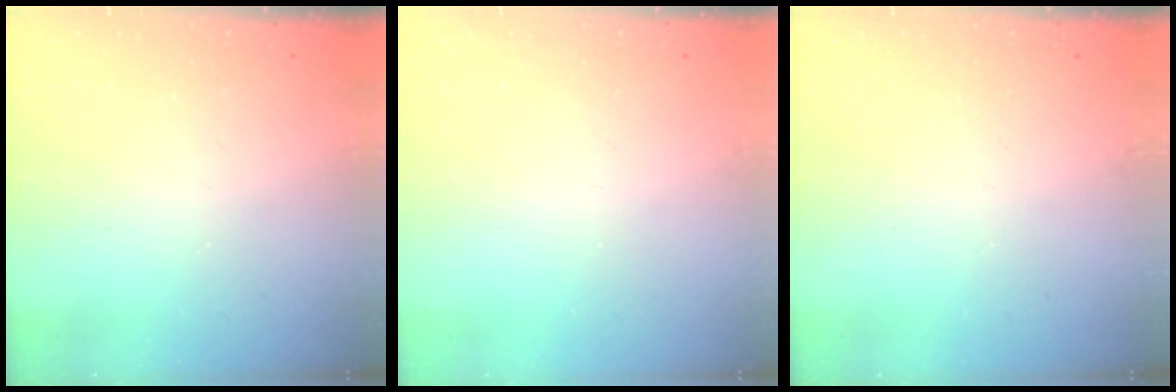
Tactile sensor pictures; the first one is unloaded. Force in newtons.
{"total": 0.0}
{"total": 0.0}